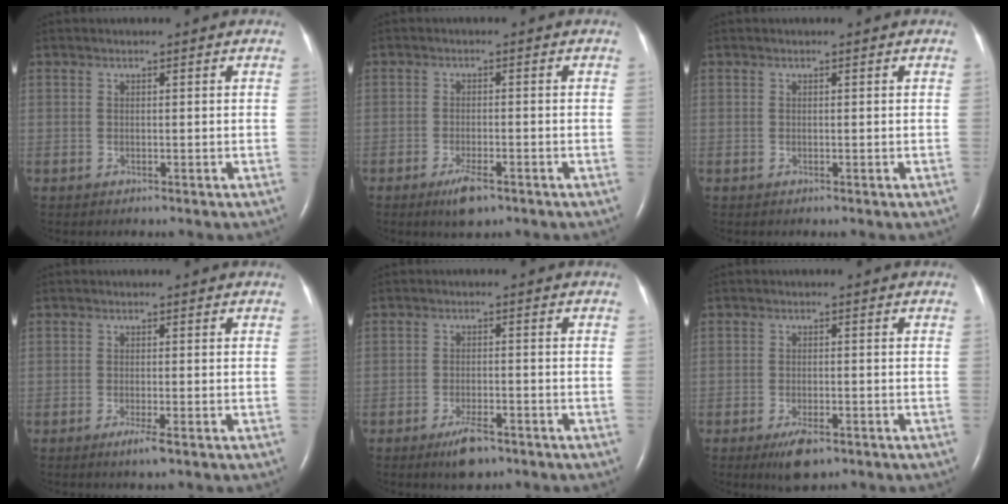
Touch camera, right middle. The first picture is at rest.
{"total": 3.8, "force": [-2.4, 1.0, 2.8], "torque": [-0.056, -0.004, -0.039]}
{"total": 0.0}
{"total": 2.1, "force": [-1.2, -0.1, 1.7], "torque": [-0.034, -0.006, -0.023]}
{"total": 4.3, "force": [-3.0, 1.3, 2.8], "torque": [-0.058, -0.003, -0.049]}
{"total": 4.2, "force": [-2.6, 1.4, 3.0], "torque": [-0.059, -0.006, -0.039]}